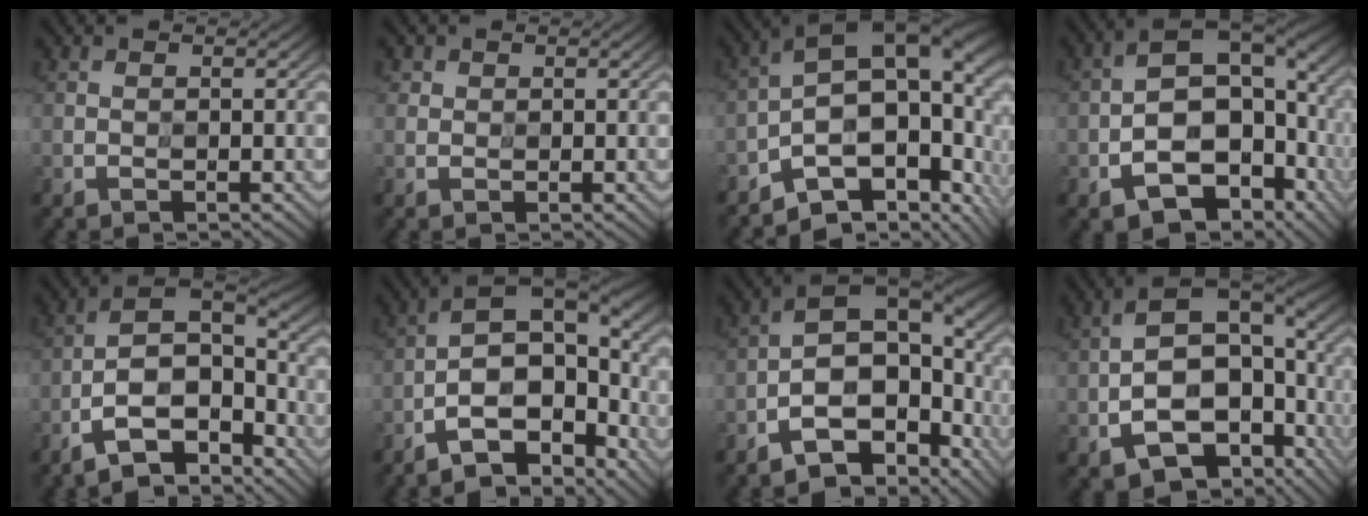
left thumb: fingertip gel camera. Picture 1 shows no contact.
{"total": 1.7, "force": [1.2, 1.1, -0.3], "torque": [0.000, 0.000, 0.020]}
{"total": 14.2, "force": [-4.4, 7.1, 11.4], "torque": [-0.172, 0.008, -0.062]}
{"total": 10.7, "force": [-4.4, 6.6, 7.3], "torque": [-0.113, -0.013, -0.074]}
{"total": 10.2, "force": [-6.4, 4.1, 6.8], "torque": [-0.124, 0.001, -0.123]}
{"total": 12.5, "force": [-5.7, 5.7, 9.5], "torque": [-0.149, 0.004, -0.096]}
{"total": 10.3, "force": [-4.8, 5.3, 7.4], "torque": [-0.107, 0.001, -0.085]}
{"total": 11.2, "force": [-4.4, 6.9, 7.6], "torque": [-0.136, -0.011, -0.073]}